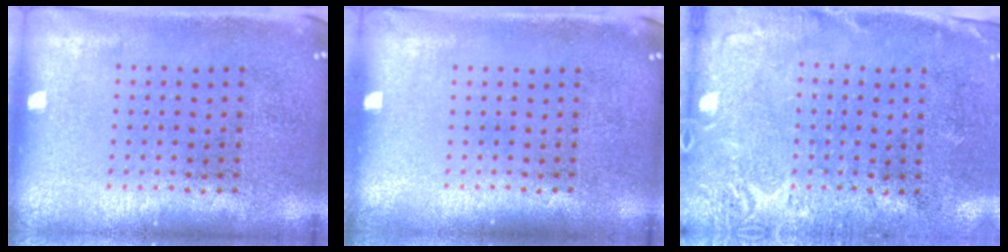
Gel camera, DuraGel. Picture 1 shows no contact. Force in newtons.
{"total": 0.0}
{"total": 2.7, "press": 2.4, "slide": 1.2}